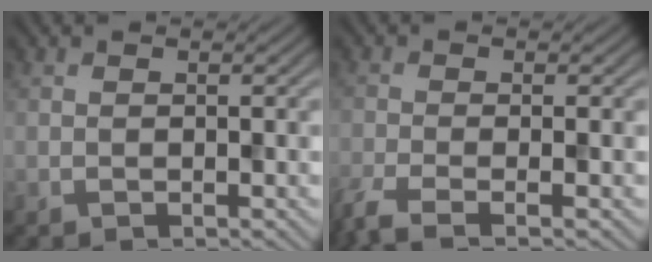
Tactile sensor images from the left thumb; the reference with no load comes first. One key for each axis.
{"total": 4.2, "fx": -2.8, "fy": 0.8, "fz": 3.1, "tx": -0.054, "ty": -0.007, "tz": -0.068}